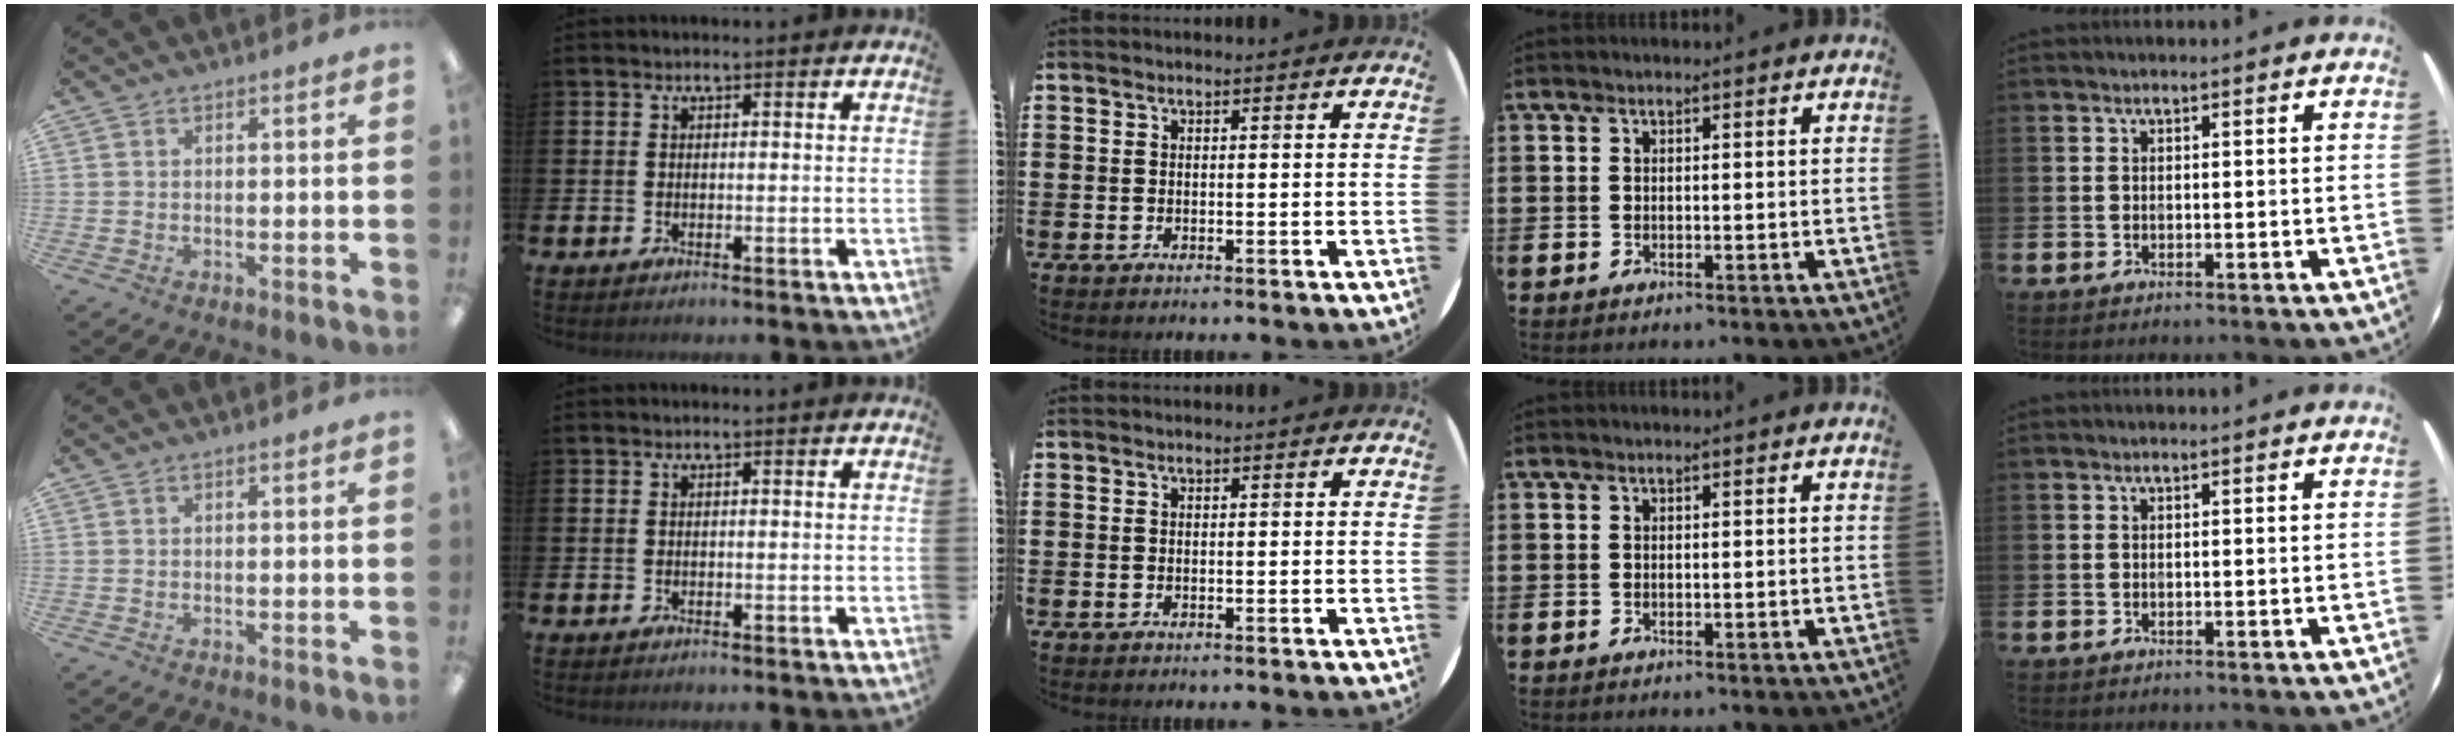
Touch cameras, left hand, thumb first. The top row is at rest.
{}